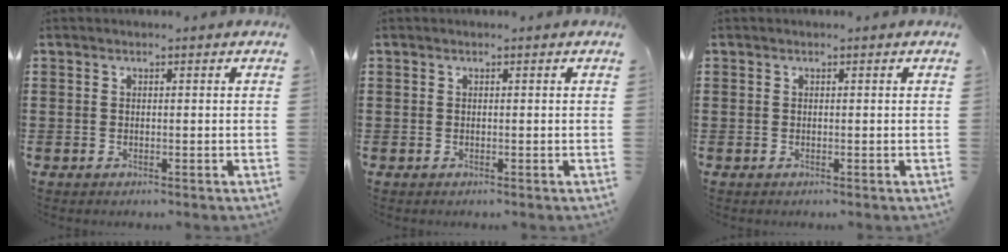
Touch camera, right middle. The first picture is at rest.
{"total": 0.0}
{"total": 0.0}